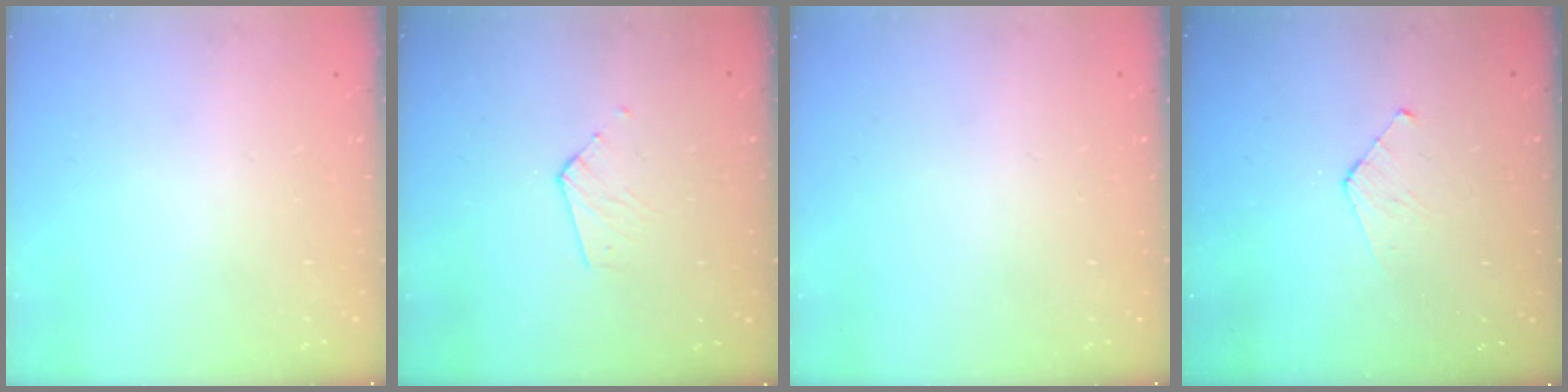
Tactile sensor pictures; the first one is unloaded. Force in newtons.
{"total": 3.4, "press": 3.4, "slide": 0.3}
{"total": 0.0}
{"total": 3.4, "press": 3.3, "slide": 0.3}